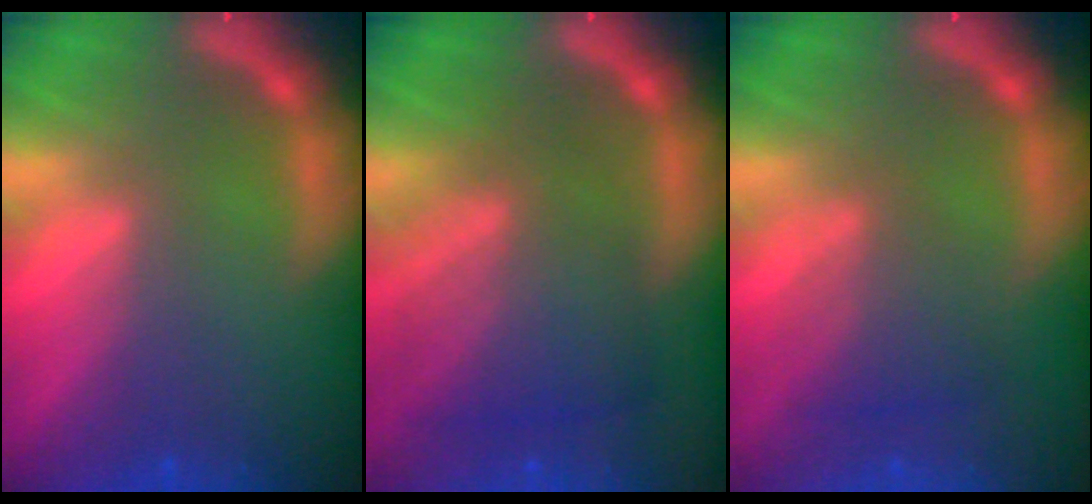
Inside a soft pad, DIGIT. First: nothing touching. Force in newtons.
{"total": 7.1}
{"total": 3.0}